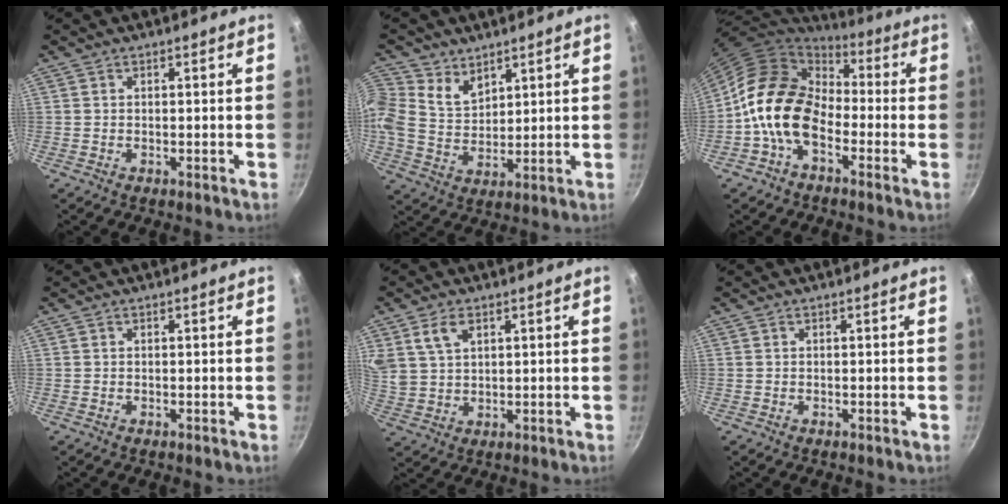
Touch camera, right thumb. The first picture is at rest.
{"total": 9.9, "force": [5.2, 7.3, 4.1], "torque": [-0.084, -0.011, 0.103]}
{"total": 14.5, "force": [-3.8, 10.1, 9.7], "torque": [-0.135, 0.043, -0.095]}
{"total": 0.0}
{"total": 6.1, "force": [3.0, 3.8, 3.7], "torque": [-0.061, -0.007, 0.067]}
{"total": 0.0}